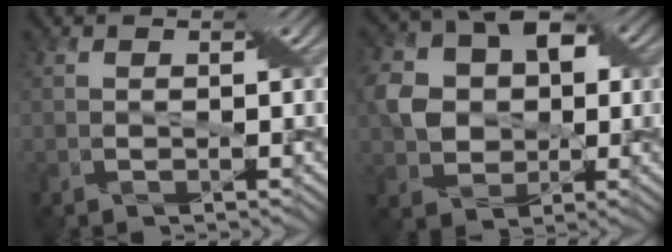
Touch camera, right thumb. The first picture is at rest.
{"total": 8.3, "force": [0.8, 6.8, 4.6], "torque": [-0.103, 0.003, 0.011]}